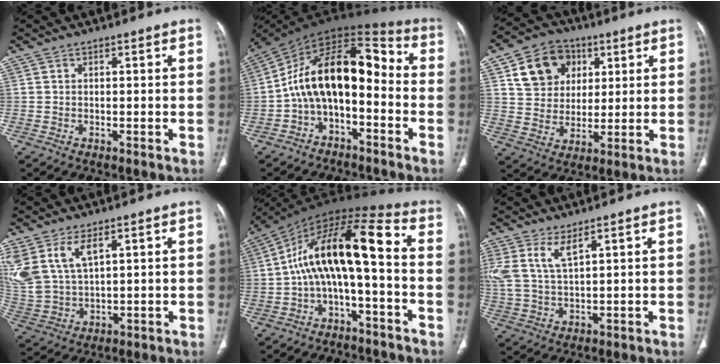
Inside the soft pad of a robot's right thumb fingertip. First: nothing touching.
{"total": 15.6, "force": [-3.0, 8.7, 12.5], "torque": [-0.184, 0.095, -0.062]}
{"total": 13.0, "force": [5.5, 9.9, 6.3], "torque": [-0.079, -0.009, 0.100]}
{"total": 11.8, "force": [5.7, 6.0, 8.4], "torque": [-0.192, -0.015, 0.131]}
{"total": 15.0, "force": [-2.2, 5.4, 13.9], "torque": [-0.243, 0.091, -0.043]}
{"total": 6.5, "force": [3.8, 1.9, 4.9], "torque": [-0.122, -0.017, 0.088]}